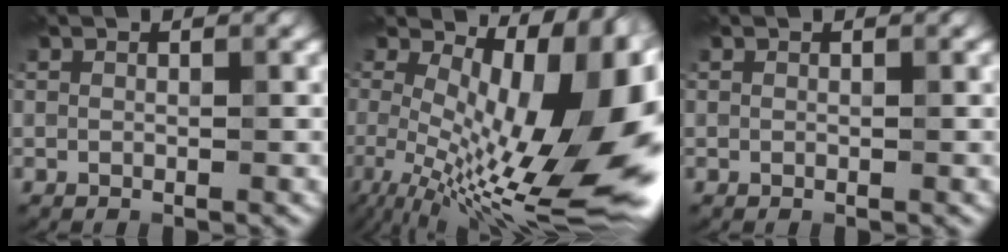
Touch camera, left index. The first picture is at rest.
{"total": 15.5, "force": [0.1, 5.5, 14.5], "torque": [-0.183, -0.005, 0.015]}
{"total": 0.0}